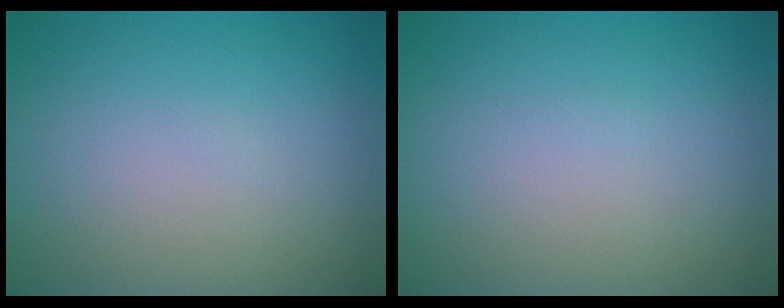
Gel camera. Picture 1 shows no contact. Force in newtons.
{"total": 0.0}